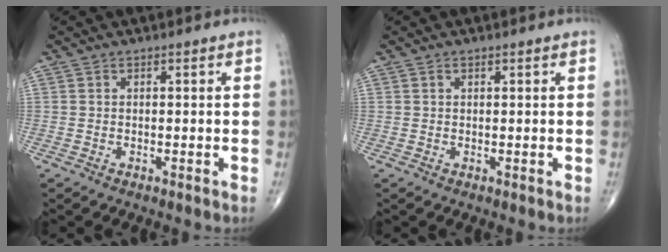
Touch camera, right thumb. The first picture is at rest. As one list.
[{"total": 0.5, "force": [0.3, 0.3, 0.3], "torque": [-0.003, -0.001, 0.005]}]